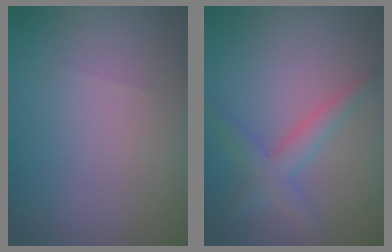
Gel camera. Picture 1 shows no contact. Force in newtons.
{"total": 2.6, "press": 2.6, "slide": 0.1}